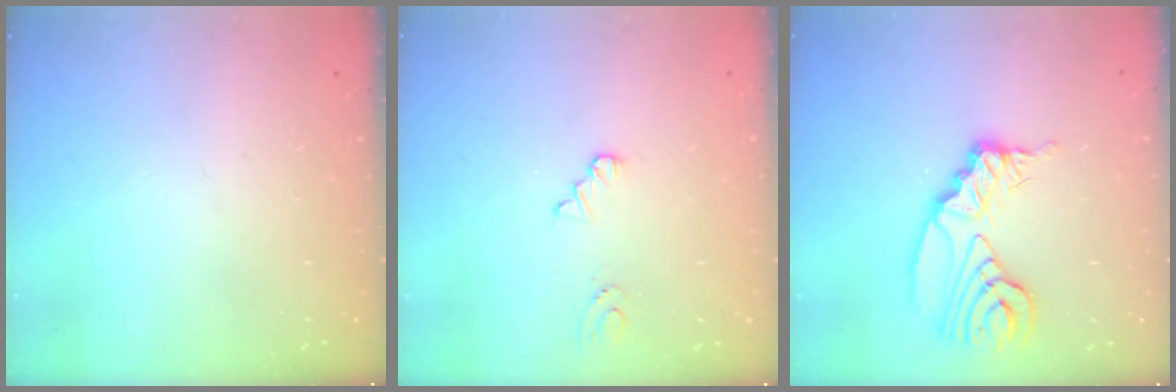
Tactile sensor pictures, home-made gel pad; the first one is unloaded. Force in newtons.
{"total": 1.1, "press": 1.1, "slide": 0.2}
{"total": 12.5, "press": 12.4, "slide": 1.8}